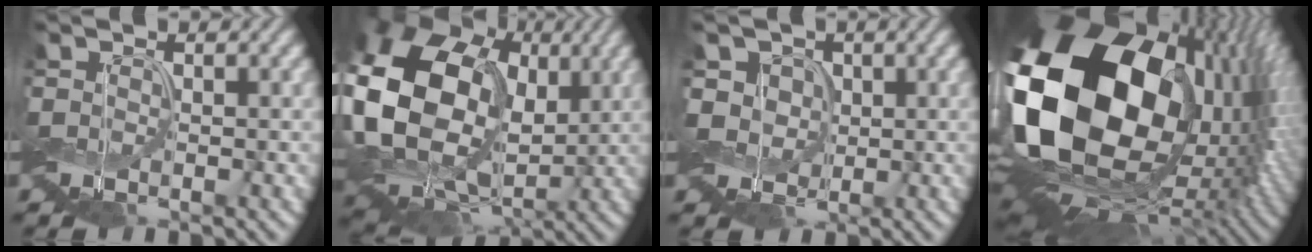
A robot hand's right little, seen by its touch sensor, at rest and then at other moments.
{"total": 18.1, "force": [2.4, 13.8, 11.4], "torque": [-0.235, 0.019, 0.046]}
{"total": 3.7, "force": [0.1, 3.2, 1.9], "torque": [-0.045, 0.009, -0.011]}
{"total": 20.6, "force": [2.0, 13.3, 15.6], "torque": [-0.309, -0.035, 0.043]}